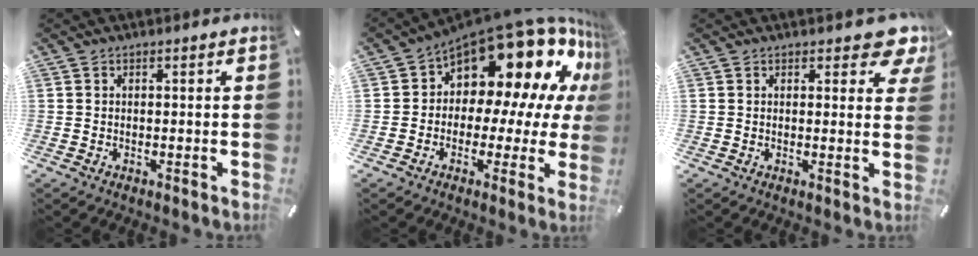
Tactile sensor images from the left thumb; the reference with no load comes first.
{"total": 18.6, "force": [10.3, 10.1, 11.8], "torque": [-0.174, -0.099, 0.171]}
{"total": 5.8, "force": [3.8, 2.8, 3.4], "torque": [-0.028, -0.022, 0.060]}